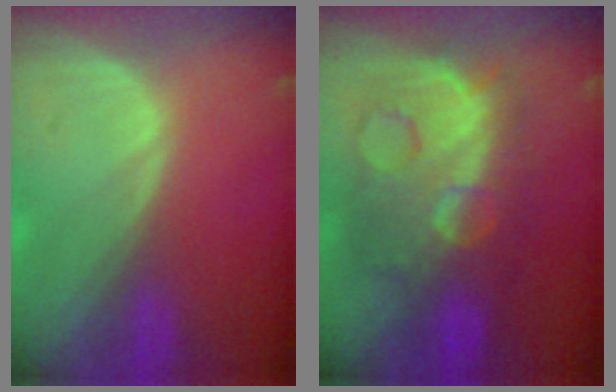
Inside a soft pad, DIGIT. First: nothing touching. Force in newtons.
{"total": 12.3, "press": 12.2, "slide": 1.2}